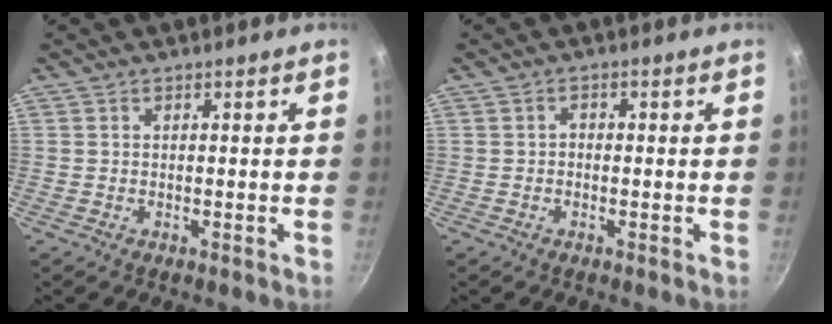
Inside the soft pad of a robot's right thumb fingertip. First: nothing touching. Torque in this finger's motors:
{"motor_torque": [-0.14, -0.14, 0.03, 0.19, 0.06]}